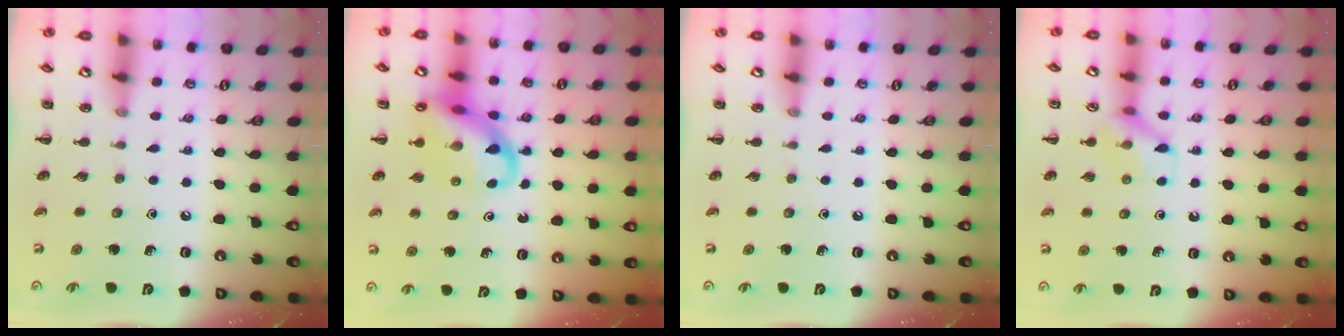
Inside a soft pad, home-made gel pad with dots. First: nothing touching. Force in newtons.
{"total": 14.6, "press": 14.4, "slide": 2.8}
{"total": 0.0}
{"total": 10.0, "press": 9.9, "slide": 1.3}